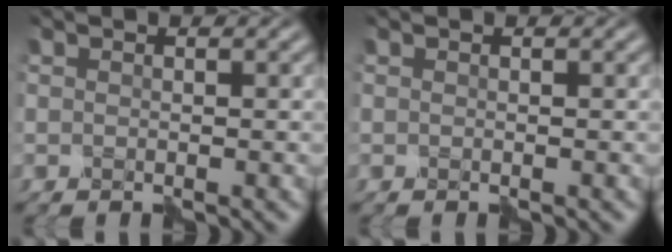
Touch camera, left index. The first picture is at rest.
{"total": 0.0}